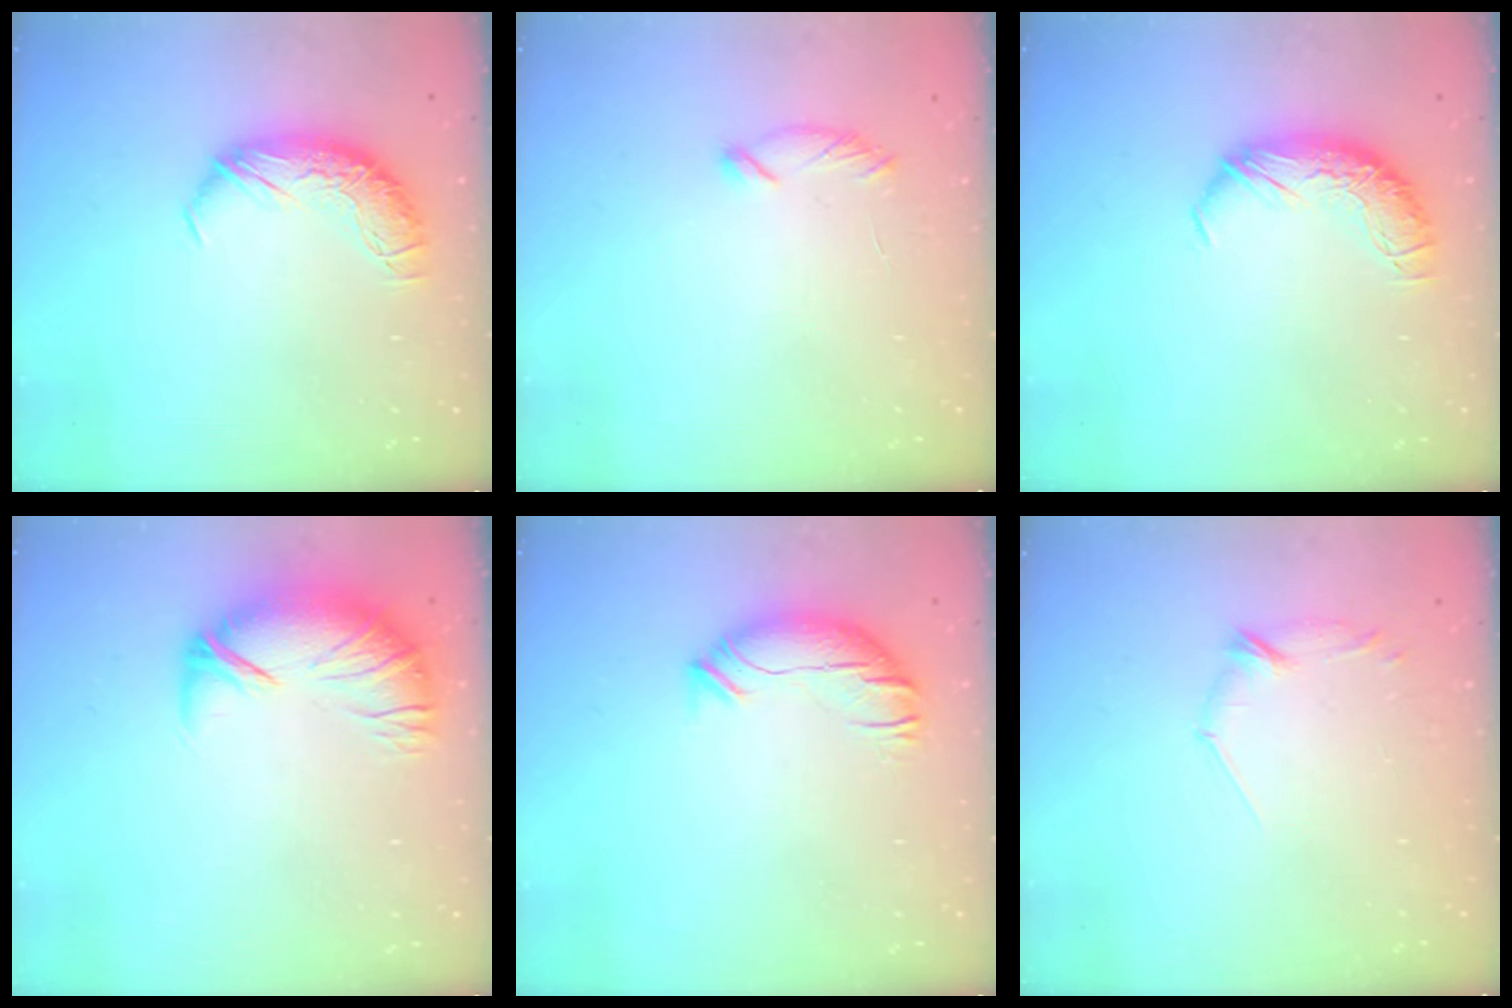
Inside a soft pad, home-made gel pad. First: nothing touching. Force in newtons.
{"total": 6.4, "press": 6.4, "slide": 0.7}
{"total": 0.0}
{"total": 2.7, "press": 1.5, "slide": 2.2}
{"total": 2.0, "press": 0.6, "slide": 1.9}
{"total": 7.3, "press": 7.3, "slide": 0.5}